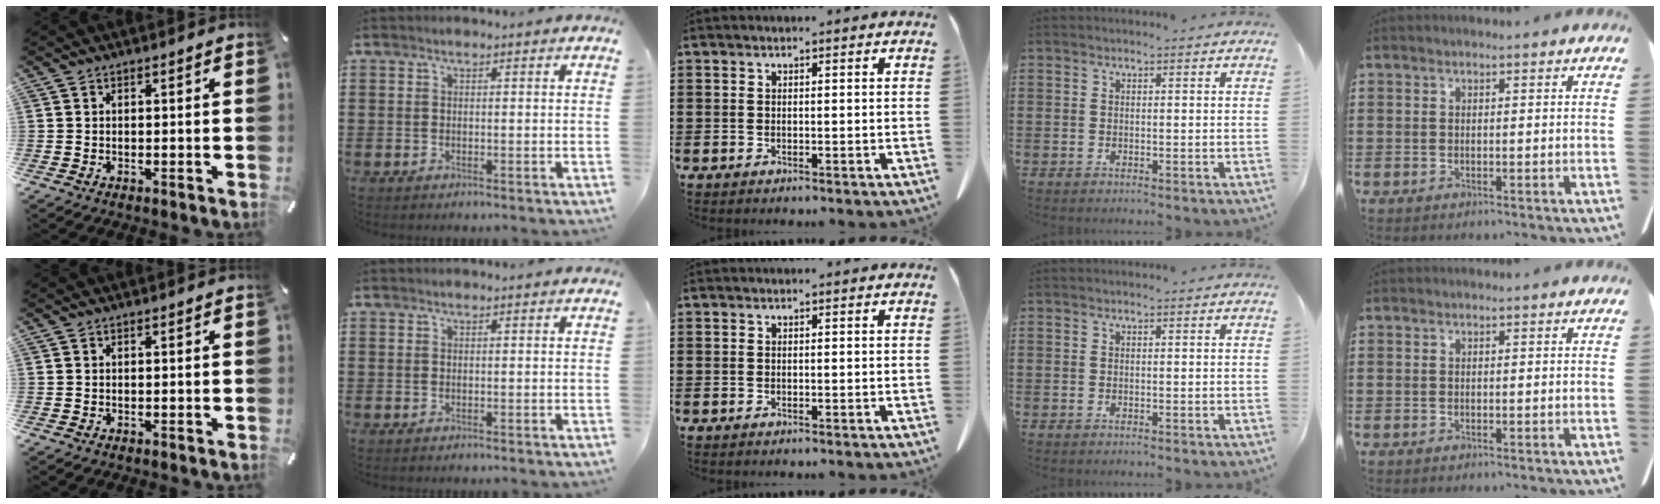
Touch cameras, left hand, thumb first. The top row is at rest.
{}